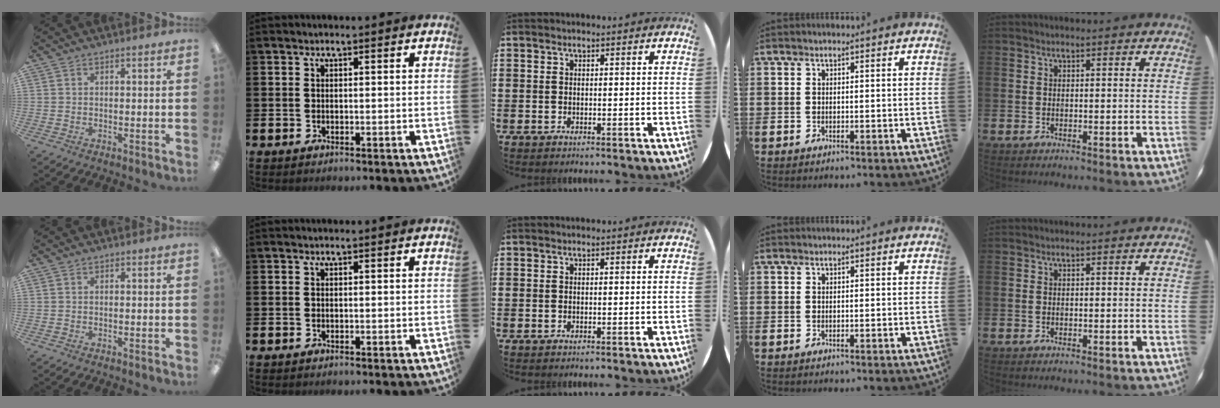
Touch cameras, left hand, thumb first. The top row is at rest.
{}